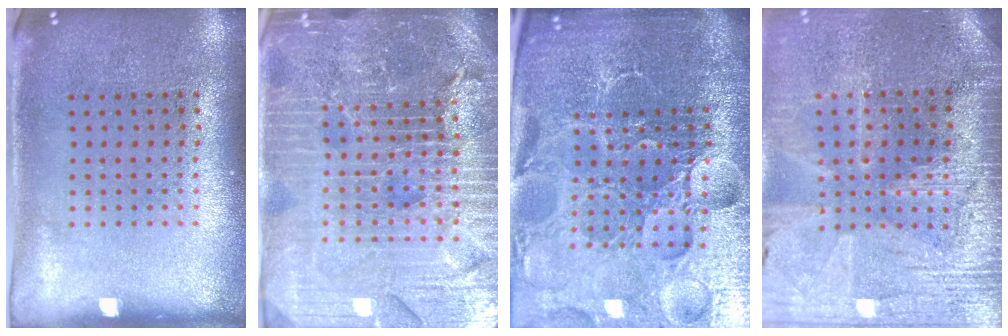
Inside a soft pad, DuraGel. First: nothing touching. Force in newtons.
{"total": 5.9, "press": 5.3, "slide": 2.6}
{"total": 6.4, "press": 5.8, "slide": 2.8}
{"total": 3.4, "press": 3.2, "slide": 1.0}